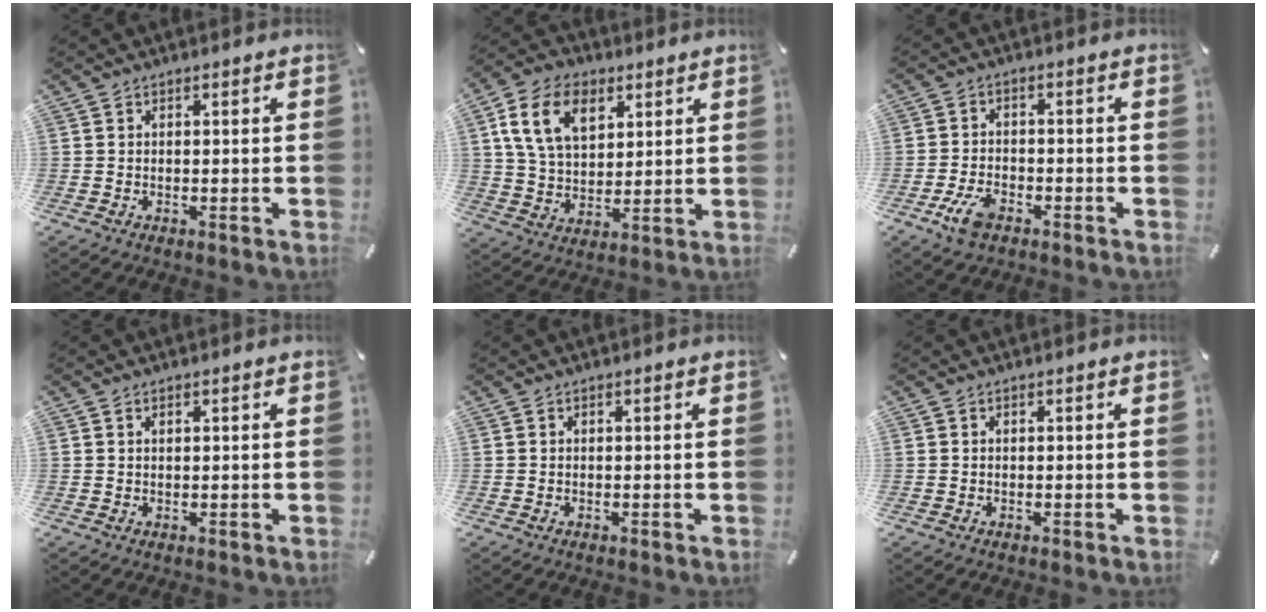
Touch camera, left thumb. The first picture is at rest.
{"total": 13.0, "force": [5.4, 8.9, 7.8], "torque": [-0.161, 0.000, 0.100]}
{"total": 6.0, "force": [-3.3, 3.2, 3.9], "torque": [-0.092, 0.009, -0.065]}
{"total": 0.6, "force": [0.3, 0.3, 0.4], "torque": [-0.008, 0.001, 0.006]}
{"total": 0.0}
{"total": 0.0}